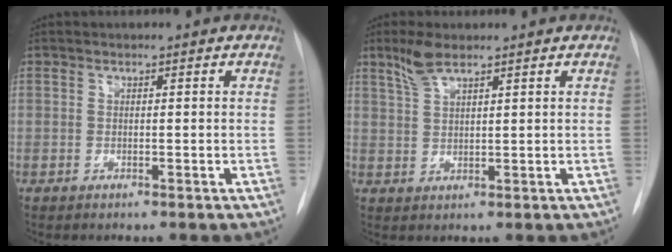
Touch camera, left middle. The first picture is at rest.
{"total": 3.9, "force": [3.0, 0.7, 2.5], "torque": [-0.057, 0.007, 0.062]}